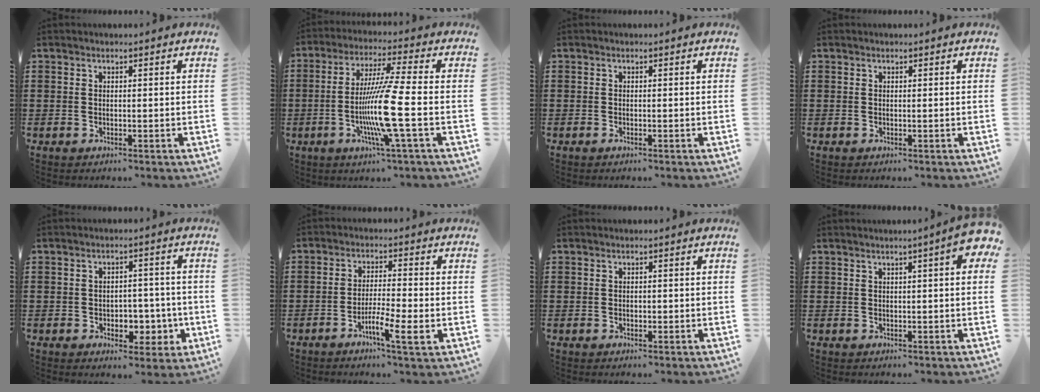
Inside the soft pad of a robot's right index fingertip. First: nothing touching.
{"total": 11.9, "force": [-3.0, -0.3, 11.5], "torque": [-0.231, -0.019, -0.067]}
{"total": 0.0}
{"total": 0.0}
{"total": 4.4, "force": [-1.0, 3.6, 2.3], "torque": [-0.036, 0.004, -0.023]}
{"total": 5.4, "force": [-2.7, 0.2, 4.7], "torque": [-0.077, -0.006, -0.049]}
{"total": 0.6, "force": [-0.1, 0.5, 0.2], "torque": [-0.007, 0.002, -0.002]}
{"total": 3.7, "force": [1.5, 0.3, 3.4], "torque": [-0.058, -0.001, 0.024]}